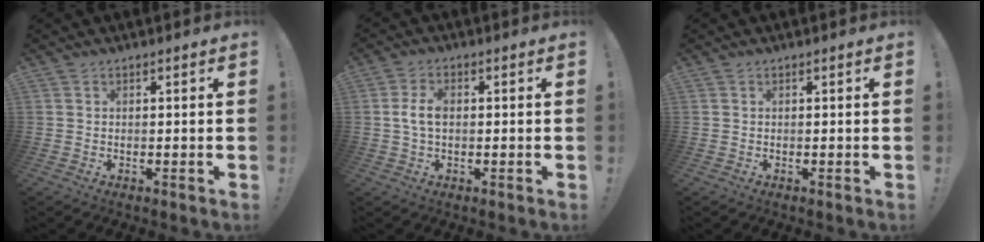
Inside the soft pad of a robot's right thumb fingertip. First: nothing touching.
{"total": 5.1, "force": [0.0, 2.9, 4.2], "torque": [-0.094, 0.010, -0.001]}
{"total": 0.0}